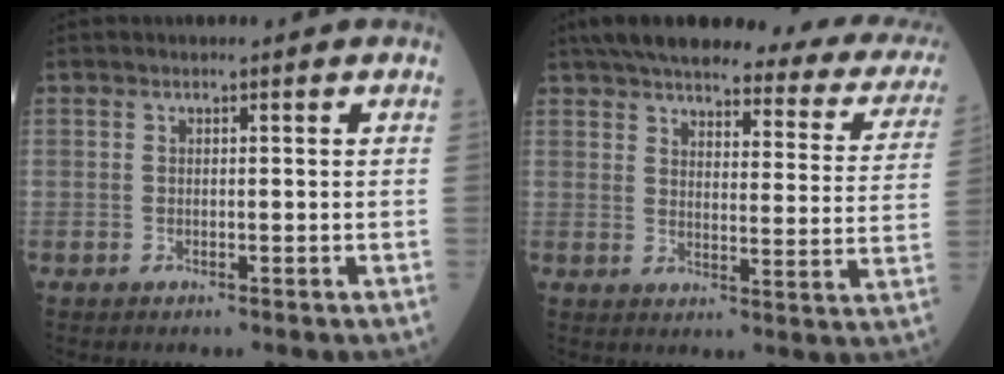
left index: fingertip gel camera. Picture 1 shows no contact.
{"total": 26.7, "force": [22.7, 5.8, 12.9], "torque": [-0.176, -0.014, 0.258]}